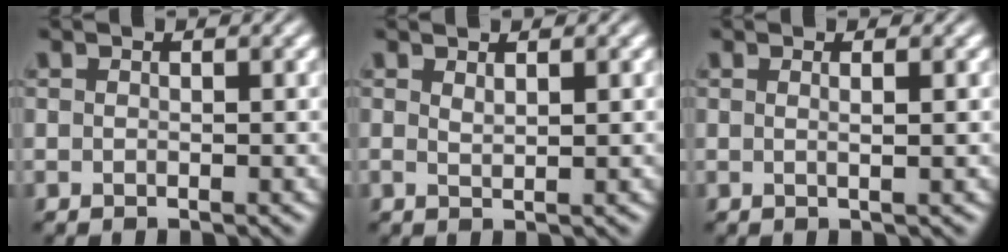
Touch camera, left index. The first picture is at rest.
{"total": 1.1, "force": [1.0, -0.1, 0.5], "torque": [-0.012, 0.007, 0.019]}
{"total": 1.4, "force": [0.6, 0.4, 1.2], "torque": [-0.006, 0.003, -0.001]}